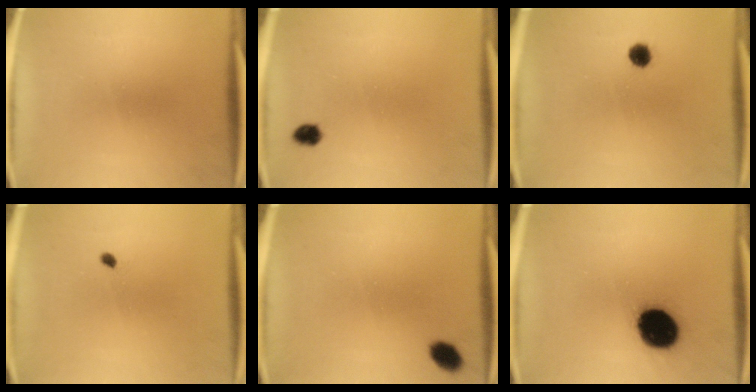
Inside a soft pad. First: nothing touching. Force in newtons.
{"total": 2.1}
{"total": 2.4}
{"total": 0.8}
{"total": 3.5}
{"total": 16.8}